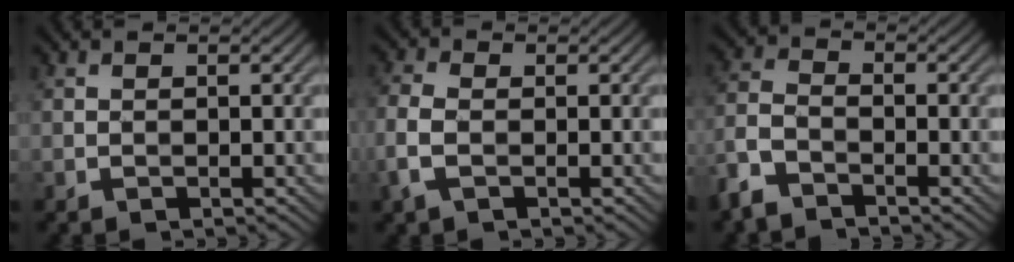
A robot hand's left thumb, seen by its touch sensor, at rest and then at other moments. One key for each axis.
{"total": 3.7, "fx": -1.0, "fy": 2.1, "fz": 2.9, "tx": -0.085, "ty": 0.001, "tz": -0.031}
{"total": 5.3, "fx": -4.0, "fy": 2.1, "fz": 2.8, "tx": -0.069, "ty": -0.006, "tz": -0.098}